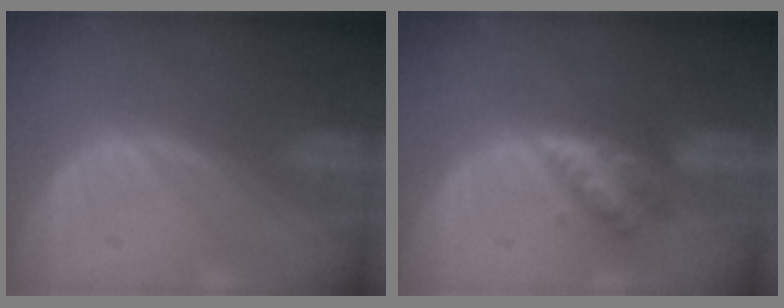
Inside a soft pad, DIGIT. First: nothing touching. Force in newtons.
{"total": 4.6, "press": 4.6, "slide": 0.5}